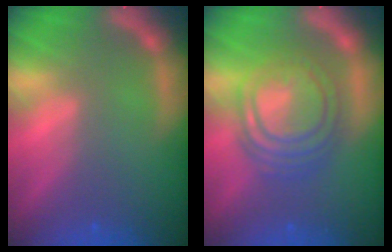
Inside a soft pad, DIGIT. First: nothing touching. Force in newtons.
{"total": 9.0}